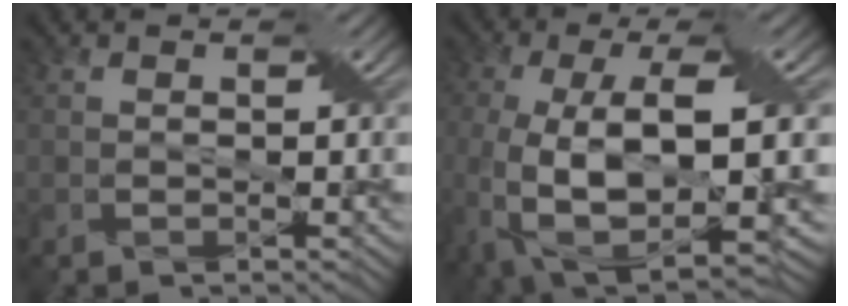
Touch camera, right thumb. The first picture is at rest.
{"total": 14.2, "force": [-3.6, 5.7, 12.5], "torque": [-0.275, -0.035, -0.045]}